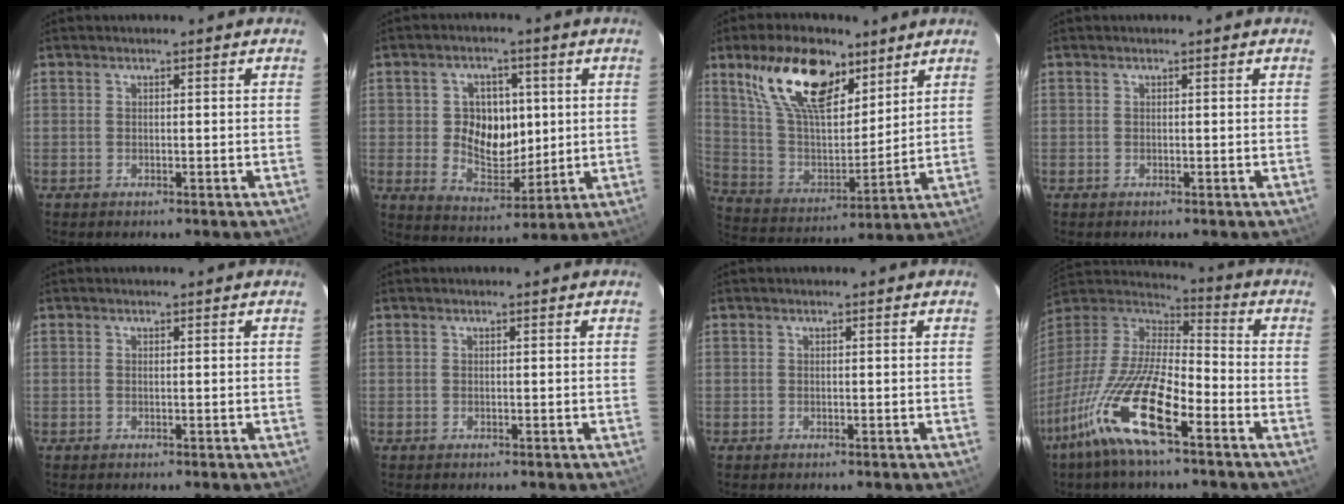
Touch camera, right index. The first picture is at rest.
{"total": 10.3, "force": [0.9, 8.0, 6.6], "torque": [-0.123, 0.004, 0.030]}
{"total": 20.3, "force": [11.7, 10.0, 13.2], "torque": [-0.253, 0.014, 0.225]}
{"total": 0.0}
{"total": 0.0}
{"total": 0.0}
{"total": 0.0}
{"total": 20.2, "force": [-11.8, 5.2, 15.6], "torque": [-0.302, -0.044, -0.229]}